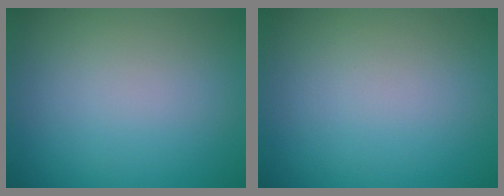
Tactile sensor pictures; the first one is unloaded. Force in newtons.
{"total": 0.0}